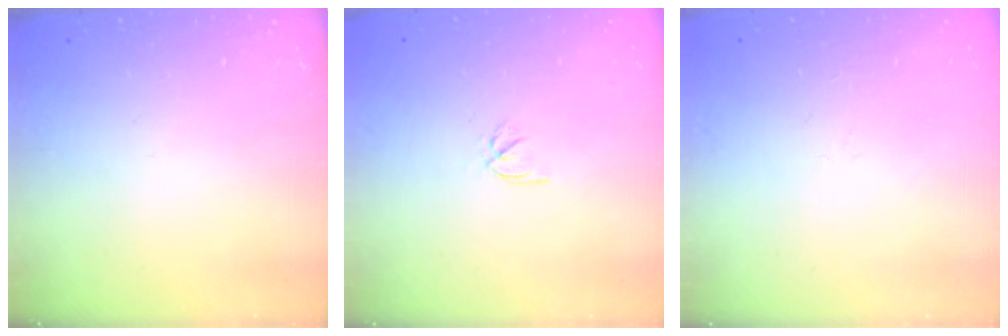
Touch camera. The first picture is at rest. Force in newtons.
{"total": 2.4, "press": 2.3, "slide": 0.7}
{"total": 0.9, "press": 0.9, "slide": 0.2}